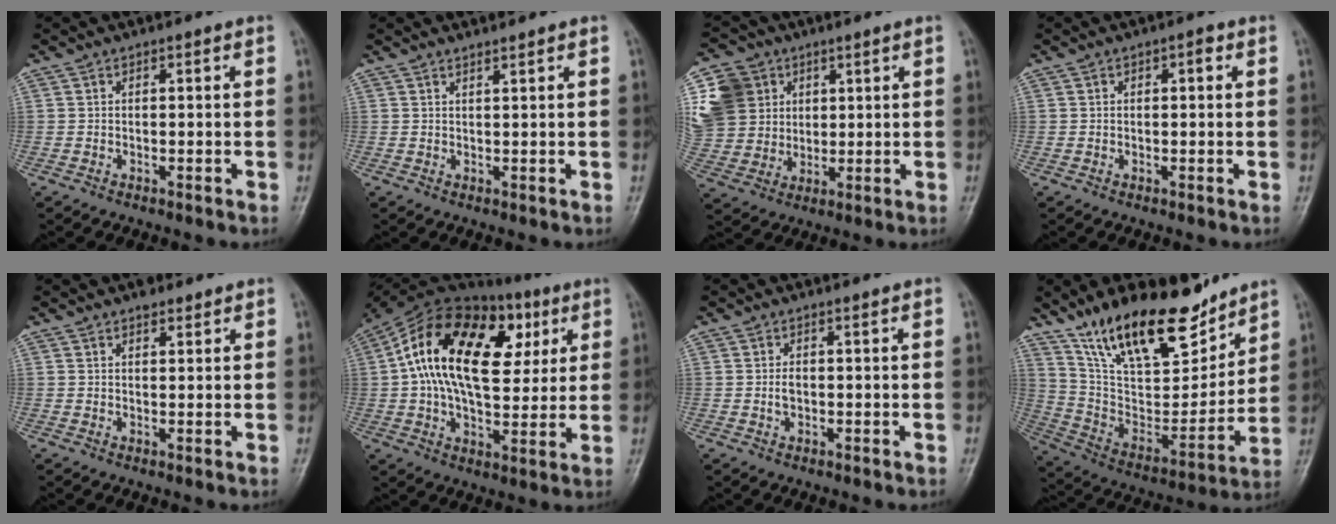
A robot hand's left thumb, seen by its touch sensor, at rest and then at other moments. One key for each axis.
{"total": 0.9, "fx": 0.9, "fy": -0.1, "fz": 0.3, "tx": -0.005, "ty": -0.010, "tz": 0.017}
{"total": 16.4, "fx": 5.1, "fy": 14.1, "fz": 6.8, "tx": -0.145, "ty": 0.016, "tz": 0.106}
{"total": 1.6, "fx": 0.4, "fy": 1.0, "fz": 1.3, "tx": -0.010, "ty": 0.007, "tz": 0.002}
{"total": 2.2, "fx": 1.7, "fy": 1.2, "fz": 0.8, "tx": -0.001, "ty": -0.009, "tz": 0.021}
{"total": 25.5, "fx": 6.3, "fy": 14.2, "fz": 20.2, "tx": -0.340, "ty": 0.020, "tz": 0.092}
{"total": 1.5, "fx": 0.1, "fy": 0.9, "fz": 1.2, "tx": -0.021, "ty": 0.002, "tz": 0.004}
{"total": 23.5, "fx": 16.6, "fy": 9.4, "fz": 13.8, "tx": -0.189, "ty": -0.076, "tz": 0.293}